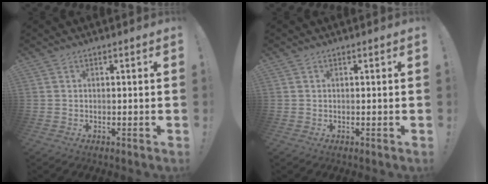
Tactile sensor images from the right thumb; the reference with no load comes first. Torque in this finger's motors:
{"motor_torque": [0.11, -0.08, 0.14, -0.05, -0.02]}